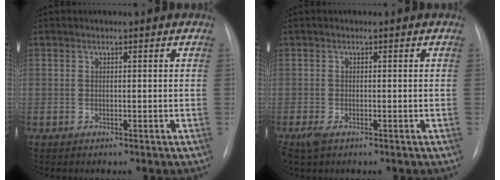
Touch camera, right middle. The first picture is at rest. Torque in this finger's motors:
{"motor_torque": [0.59, -0.44, 0.16, 0.05]}